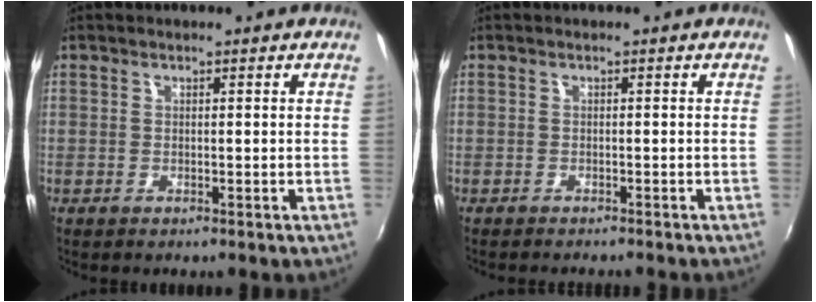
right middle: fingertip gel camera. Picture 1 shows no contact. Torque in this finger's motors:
{"motor_torque": [0.47, -0.73, 0.05, 0.03]}